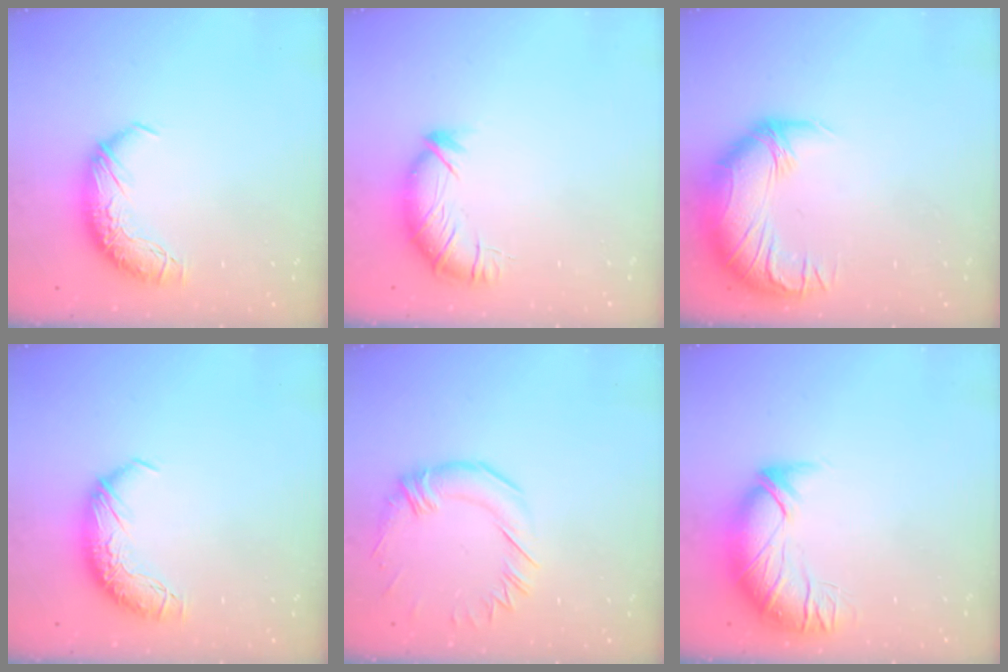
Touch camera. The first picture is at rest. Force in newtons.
{"total": 3.6, "press": 3.5, "slide": 0.6}
{"total": 2.8, "press": 0.1, "slide": 2.8}
{"total": 0.0}
{"total": 0.9, "press": 0.0, "slide": 0.9}
{"total": 2.7, "press": 1.2, "slide": 2.4}